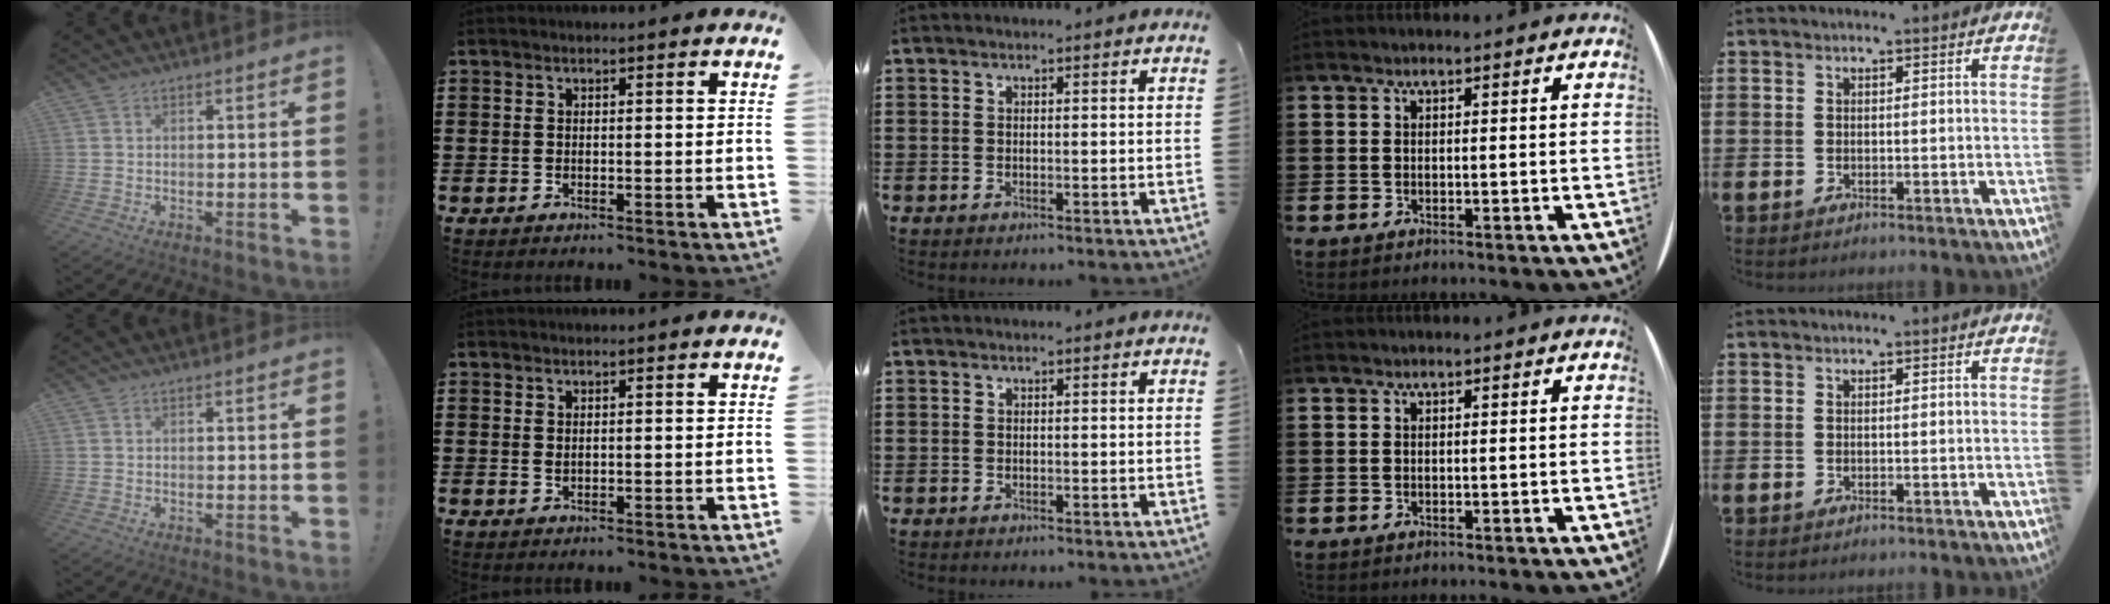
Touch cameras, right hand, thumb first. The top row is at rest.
{"index": {"total": 1.1, "force": [0.9, 0.3, 0.7], "torque": [-0.014, 0.002, 0.016]}}